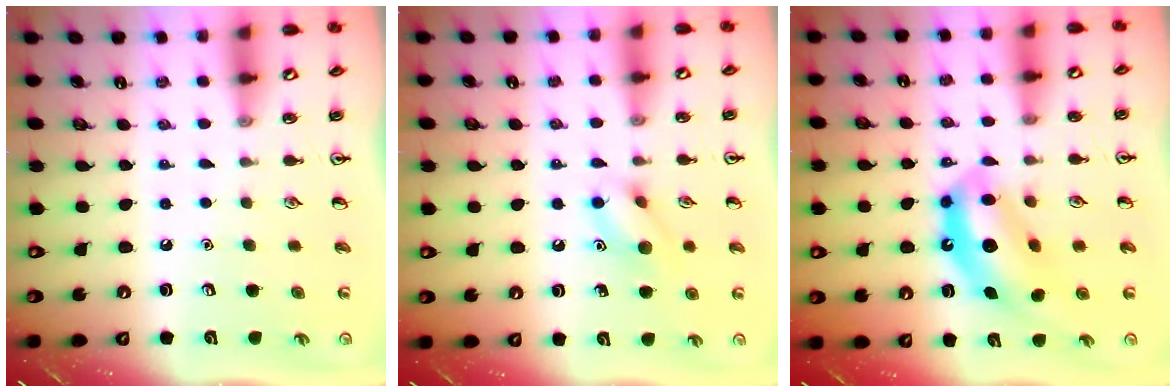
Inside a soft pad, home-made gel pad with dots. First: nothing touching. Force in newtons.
{"total": 9.4, "press": 9.3, "slide": 0.5}
{"total": 11.1, "press": 10.5, "slide": 3.6}